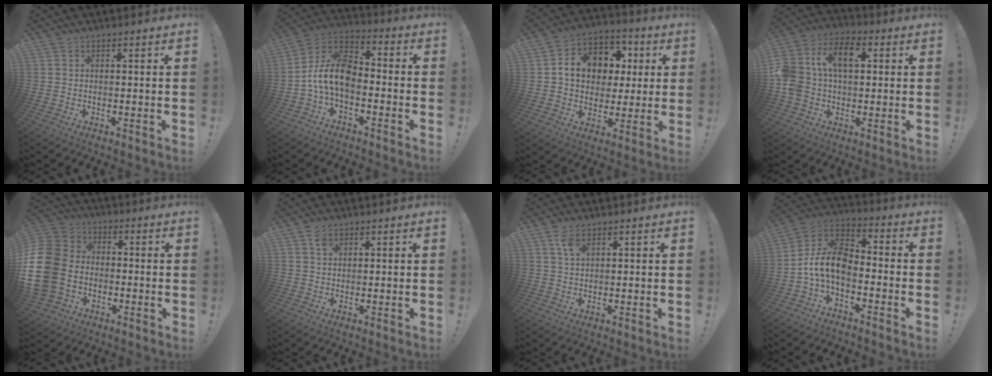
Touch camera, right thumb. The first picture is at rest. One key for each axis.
{"total": 12.9, "fx": -3.1, "fy": 8.0, "fz": 9.6, "tx": -0.192, "ty": 0.026, "tz": -0.049}
{"total": 13.4, "fx": 3.3, "fy": 11.0, "fz": 6.9, "tx": -0.103, "ty": -0.004, "tz": 0.069}
{"total": 14.6, "fx": 2.9, "fy": 10.3, "fz": 10.0, "tx": -0.203, "ty": 0.013, "tz": 0.053}
{"total": 17.4, "fx": -2.7, "fy": 13.7, "fz": 10.3, "tx": -0.203, "ty": 0.029, "tz": -0.041}
{"total": 2.0, "fx": 1.3, "fy": 1.3, "fz": 0.9, "tx": -0.012, "ty": -0.003, "tz": 0.023}
{"total": 3.6, "fx": 2.0, "fy": 1.6, "fz": 2.5, "tx": -0.055, "ty": -0.002, "tz": 0.037}
{"total": 12.3, "fx": -3.5, "fy": 7.6, "fz": 9.0, "tx": -0.180, "ty": 0.025, "tz": -0.057}